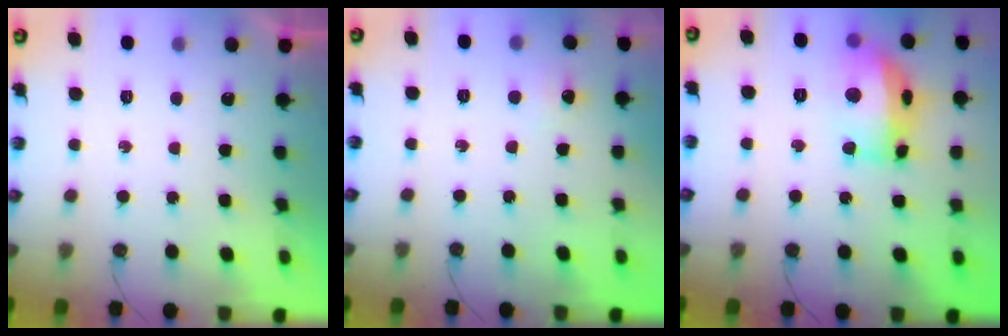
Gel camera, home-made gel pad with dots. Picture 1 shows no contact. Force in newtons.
{"total": 4.3, "press": 4.3, "slide": 0.6}
{"total": 17.0, "press": 16.9, "slide": 1.9}